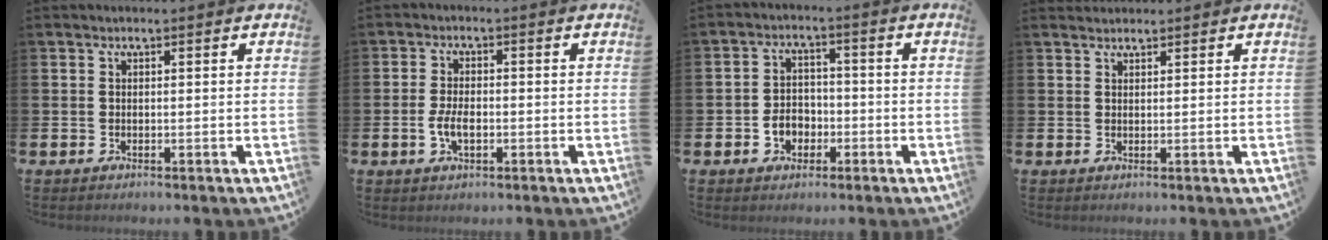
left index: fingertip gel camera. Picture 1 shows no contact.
{"total": 3.5, "force": [-0.7, 1.8, 2.9], "torque": [-0.044, 0.000, -0.013]}
{"total": 4.0, "force": [-1.5, 3.2, 1.9], "torque": [-0.025, -0.001, -0.037]}
{"total": 1.3, "force": [1.2, 0.4, 0.0], "torque": [0.014, -0.003, 0.020]}